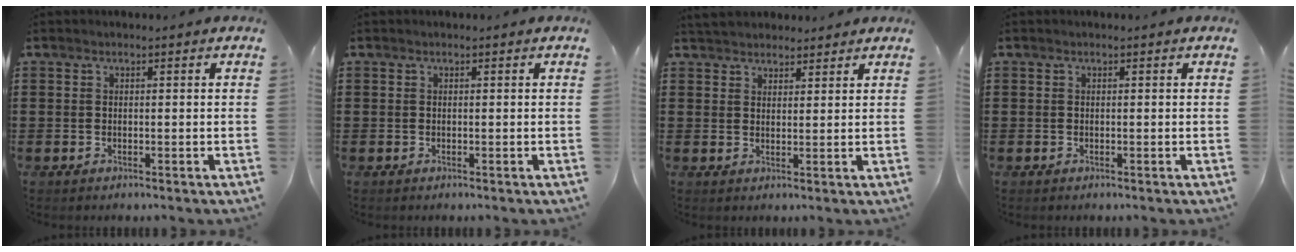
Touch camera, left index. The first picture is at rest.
{"total": 0.0}
{"total": 3.0, "force": [2.8, 0.9, -0.2], "torque": [-0.006, -0.001, 0.055]}
{"total": 0.0}